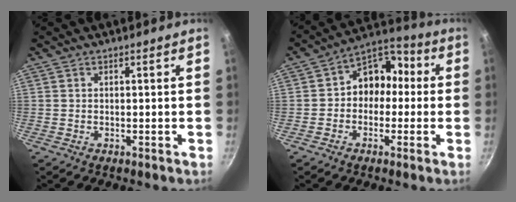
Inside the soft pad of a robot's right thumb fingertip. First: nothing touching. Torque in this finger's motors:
{"motor_torque": [0.78, 1.86, 0.70, 0.30, 0.05]}